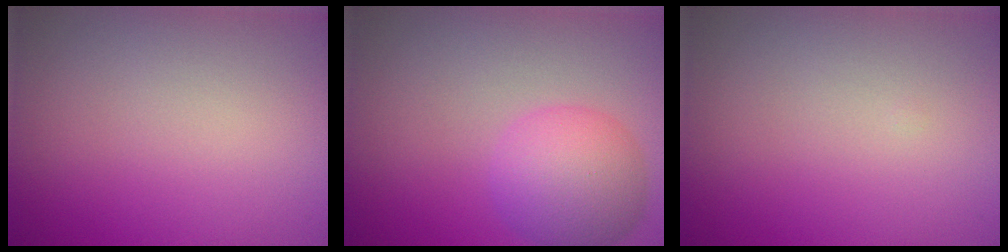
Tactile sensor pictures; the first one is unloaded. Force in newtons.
{"total": 5.2, "press": 5.2, "slide": 0.2}
{"total": 0.0}